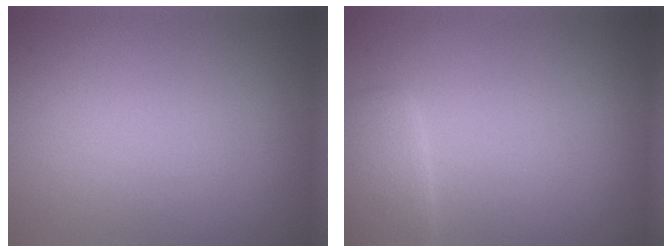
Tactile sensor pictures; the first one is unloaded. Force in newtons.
{"total": 2.1, "press": 2.1, "slide": 0.1}